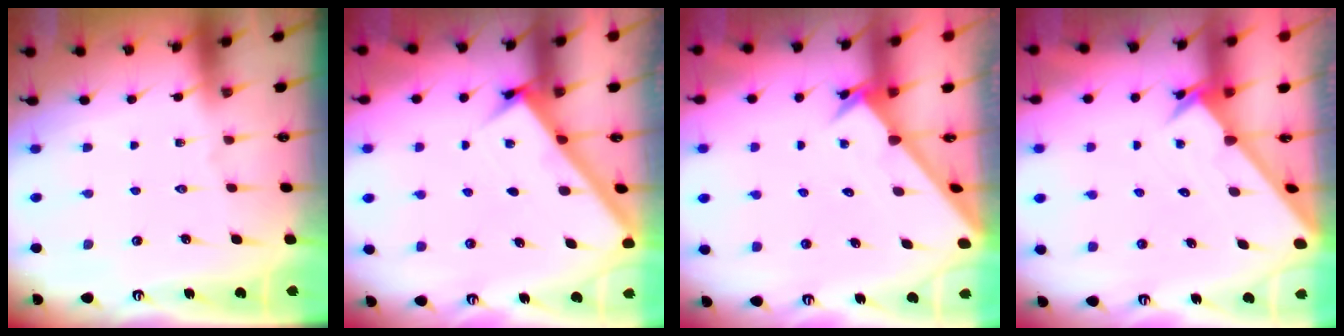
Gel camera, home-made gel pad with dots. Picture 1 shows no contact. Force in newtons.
{"total": 3.0, "press": 3.0, "slide": 0.2}
{"total": 2.6, "press": 2.6, "slide": 0.2}
{"total": 2.0, "press": 2.0, "slide": 0.1}